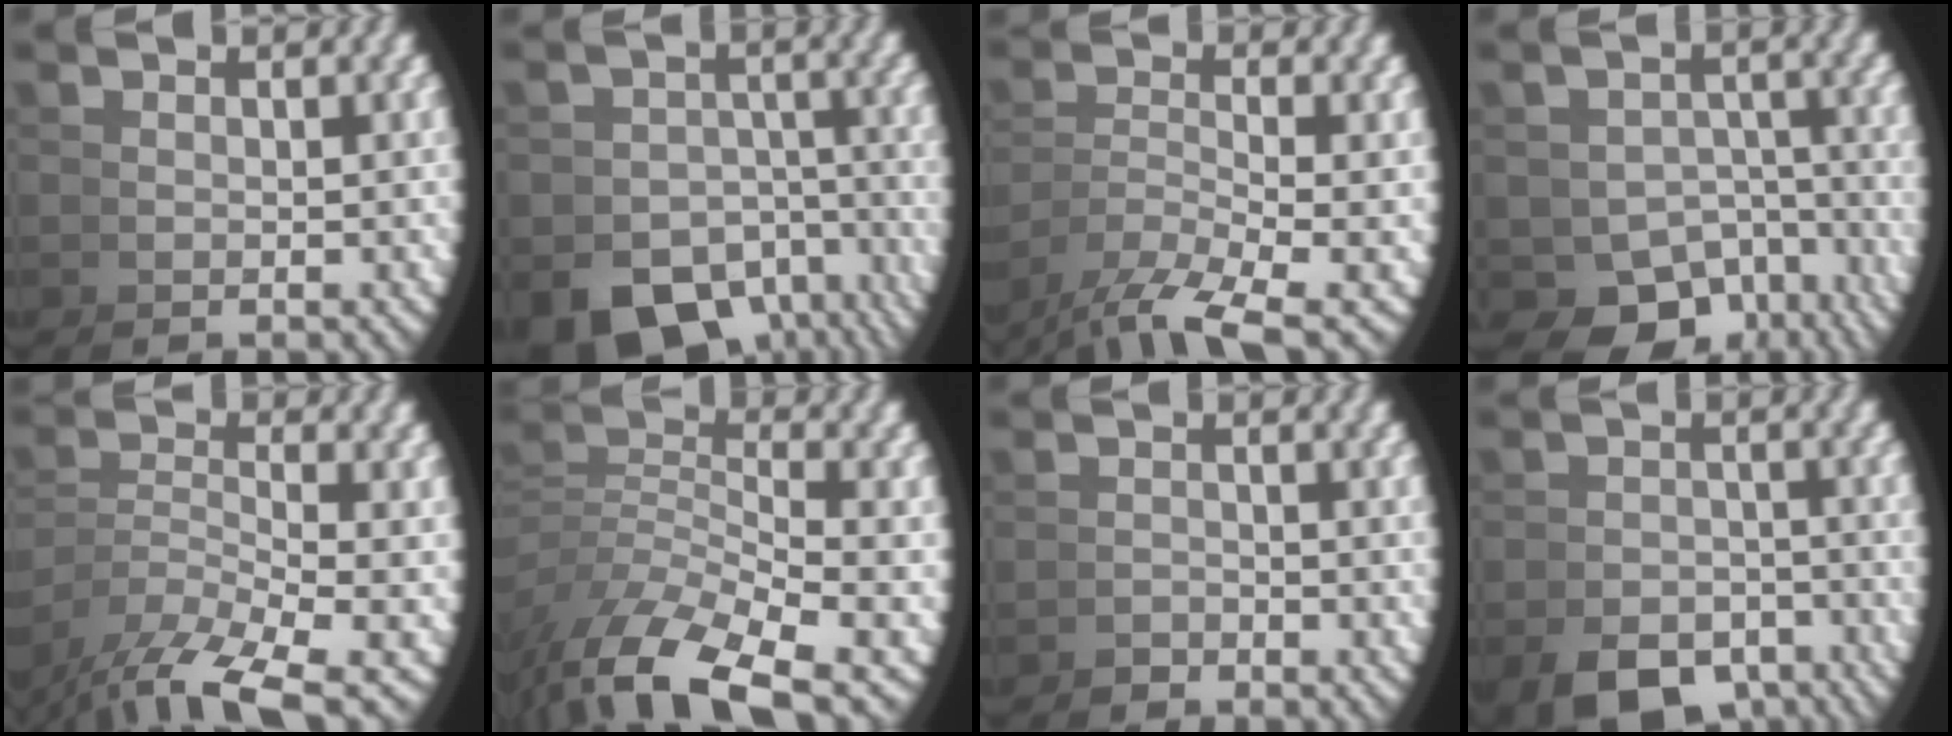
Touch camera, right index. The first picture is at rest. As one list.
[{"total": 10.8, "force": [-6.5, 7.1, 4.9], "torque": [-0.083, -0.048, -0.092]}, {"total": 5.2, "force": [-2.6, 2.7, 3.7], "torque": [-0.078, -0.023, -0.030]}, {"total": 12.1, "force": [-6.9, 8.6, 4.9], "torque": [-0.092, -0.066, -0.093]}, {"total": 5.9, "force": [-3.1, 3.1, 3.9], "torque": [-0.081, -0.029, -0.034]}, {"total": 6.4, "force": [-2.8, 2.9, 5.0], "torque": [-0.102, -0.027, -0.027]}, {"total": 1.9, "force": [-1.5, -0.8, -0.7], "torque": [0.027, -0.001, -0.029]}, {"total": 5.7, "force": [-4.9, 2.5, 1.6], "torque": [0.007, -0.018, -0.077]}]